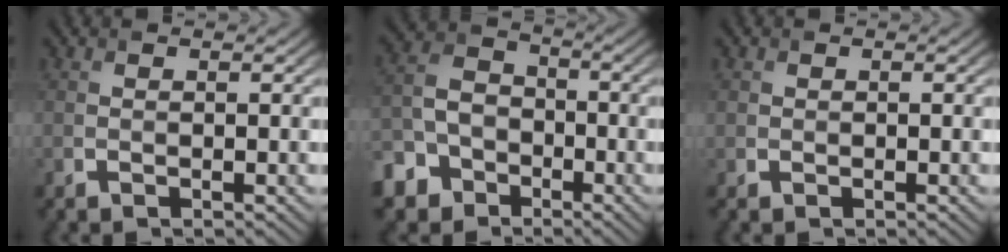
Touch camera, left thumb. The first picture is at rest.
{"total": 9.0, "force": [-5.1, 6.5, 3.7], "torque": [-0.101, -0.018, -0.114]}
{"total": 0.6, "force": [0.1, 0.5, 0.1], "torque": [-0.001, -0.003, 0.003]}